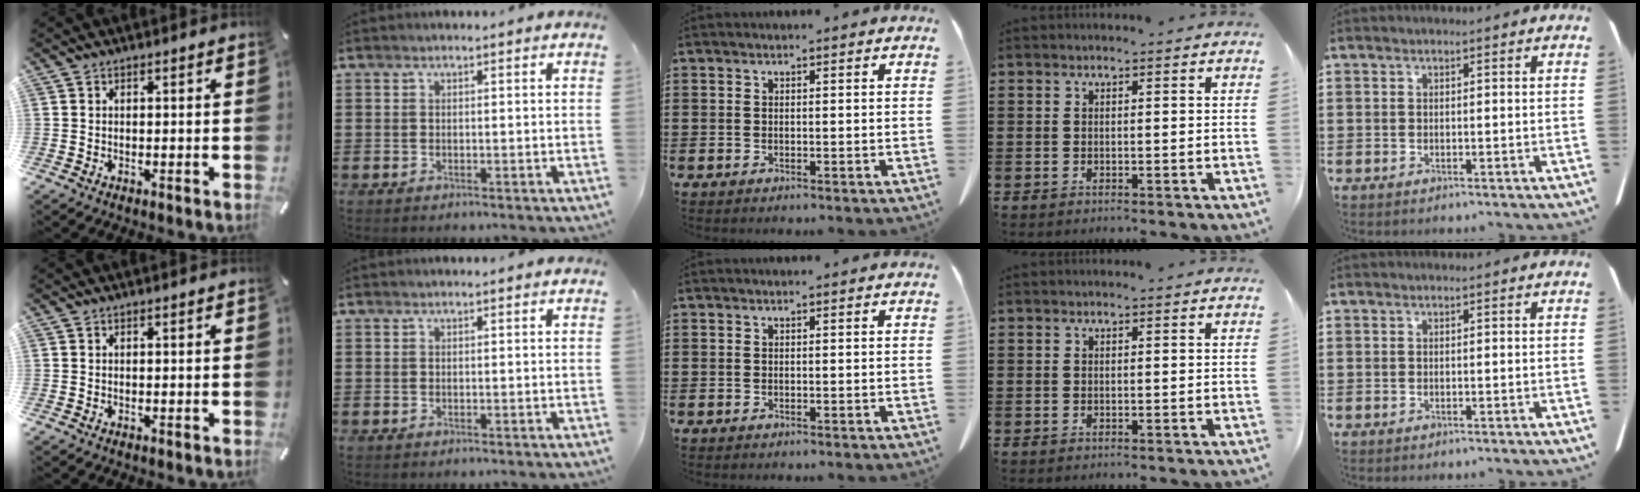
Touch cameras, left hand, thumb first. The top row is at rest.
{}